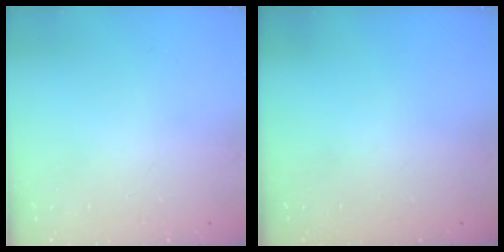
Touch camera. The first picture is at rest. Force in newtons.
{"total": 0.0}